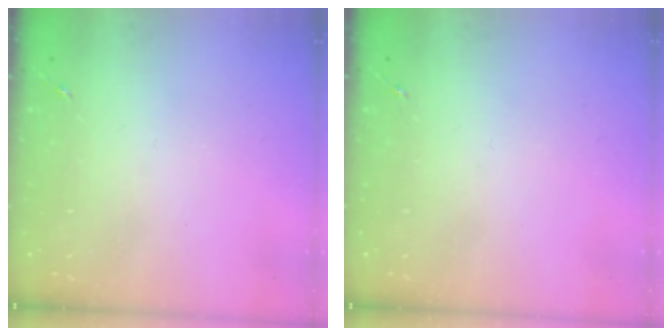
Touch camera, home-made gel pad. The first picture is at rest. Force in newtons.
{"total": 0.0}